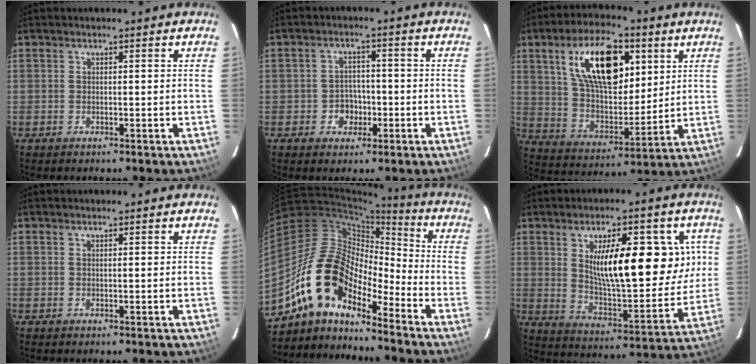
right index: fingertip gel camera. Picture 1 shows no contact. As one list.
[{"total": 3.6, "force": [-1.8, 3.1, 0.2], "torque": [-0.010, 0.012, -0.020]}, {"total": 18.7, "force": [7.6, 9.3, 14.2], "torque": [-0.247, 0.013, 0.142]}, {"total": 0.9, "force": [0.0, -0.6, -0.6], "torque": [0.012, 0.001, 0.001]}, {"total": 14.4, "force": [-11.4, 5.5, 6.8], "torque": [-0.109, 0.008, -0.227]}, {"total": 18.3, "force": [5.5, 6.6, 16.2], "torque": [-0.245, -0.003, 0.094]}]